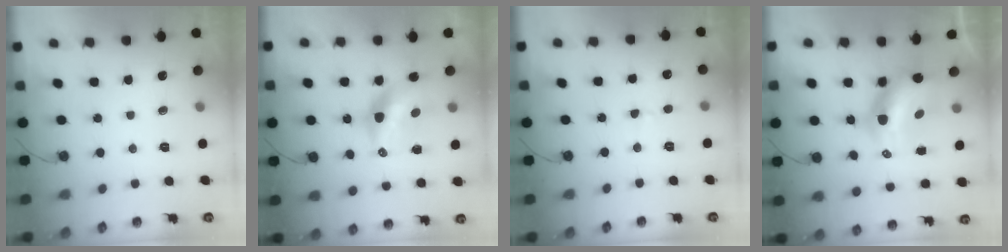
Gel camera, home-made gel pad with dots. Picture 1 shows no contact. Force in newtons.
{"total": 10.5, "press": 10.5, "slide": 1.0}
{"total": 3.5, "press": 3.5, "slide": 0.5}
{"total": 11.9, "press": 11.8, "slide": 1.2}